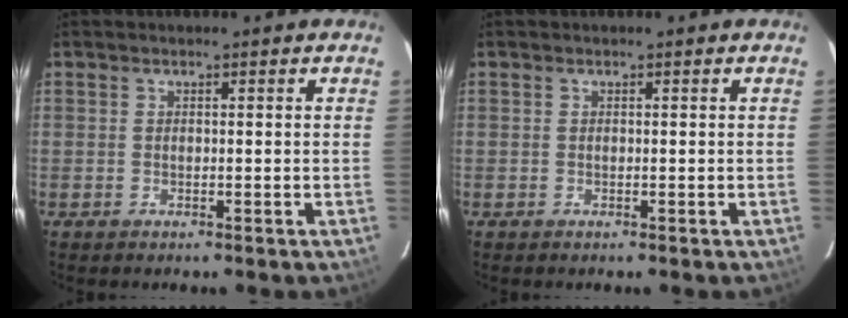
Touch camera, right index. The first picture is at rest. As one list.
[{"total": 0.0}]